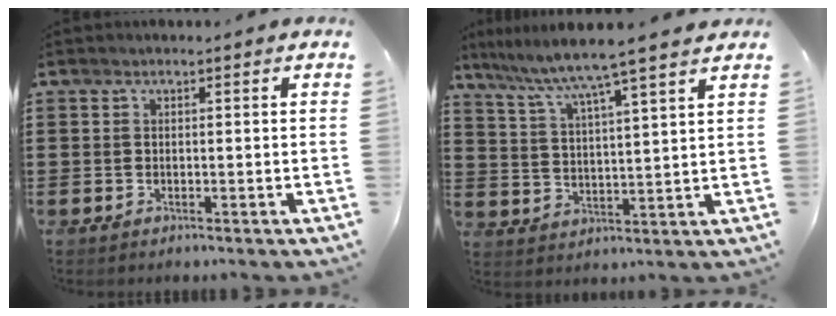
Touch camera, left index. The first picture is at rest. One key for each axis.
{"total": 6.5, "fx": 5.5, "fy": -1.2, "fz": 3.3, "tx": -0.086, "ty": -0.039, "tz": 0.088}